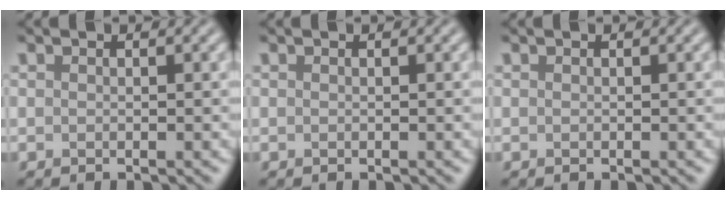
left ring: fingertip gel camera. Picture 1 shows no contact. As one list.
[{"total": 0.0}, {"total": 0.0}]